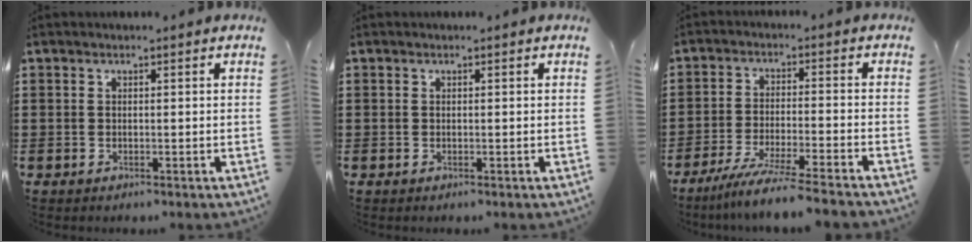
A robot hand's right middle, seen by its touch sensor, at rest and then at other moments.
{"total": 0.0}
{"total": 6.6, "force": [-5.8, -0.6, 3.0], "torque": [-0.064, -0.020, -0.113]}